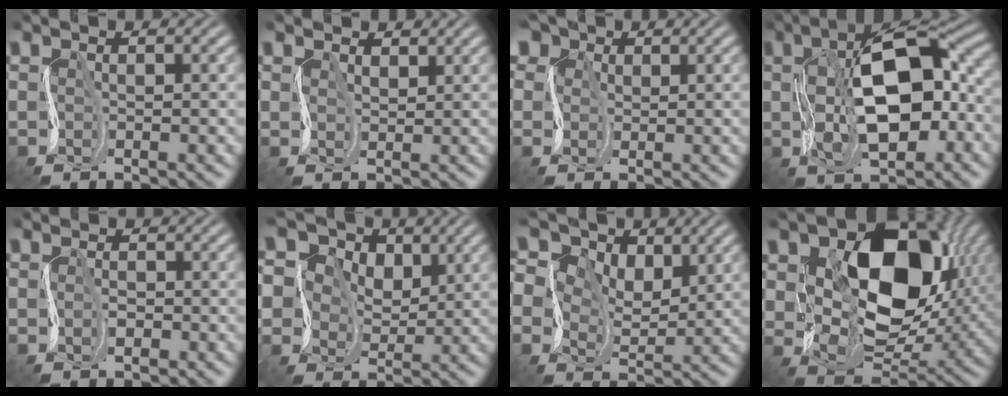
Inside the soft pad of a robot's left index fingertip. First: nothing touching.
{"total": 2.8, "force": [2.0, 1.9, 0.6], "torque": [-0.030, 0.009, 0.025]}
{"total": 9.0, "force": [4.2, 6.8, 4.2], "torque": [-0.081, 0.041, 0.032]}
{"total": 10.8, "force": [0.7, 5.3, 9.4], "torque": [-0.152, 0.017, 0.005]}
{"total": 1.1, "force": [-0.4, 1.0, 0.2], "torque": [-0.003, 0.004, -0.014]}
{"total": 10.2, "force": [4.0, 8.2, 4.6], "torque": [-0.108, 0.035, 0.046]}
{"total": 7.8, "force": [3.3, 5.5, 4.5], "torque": [-0.108, 0.020, 0.045]}
{"total": 12.4, "force": [3.1, 8.4, 8.6], "torque": [-0.147, -0.002, 0.060]}